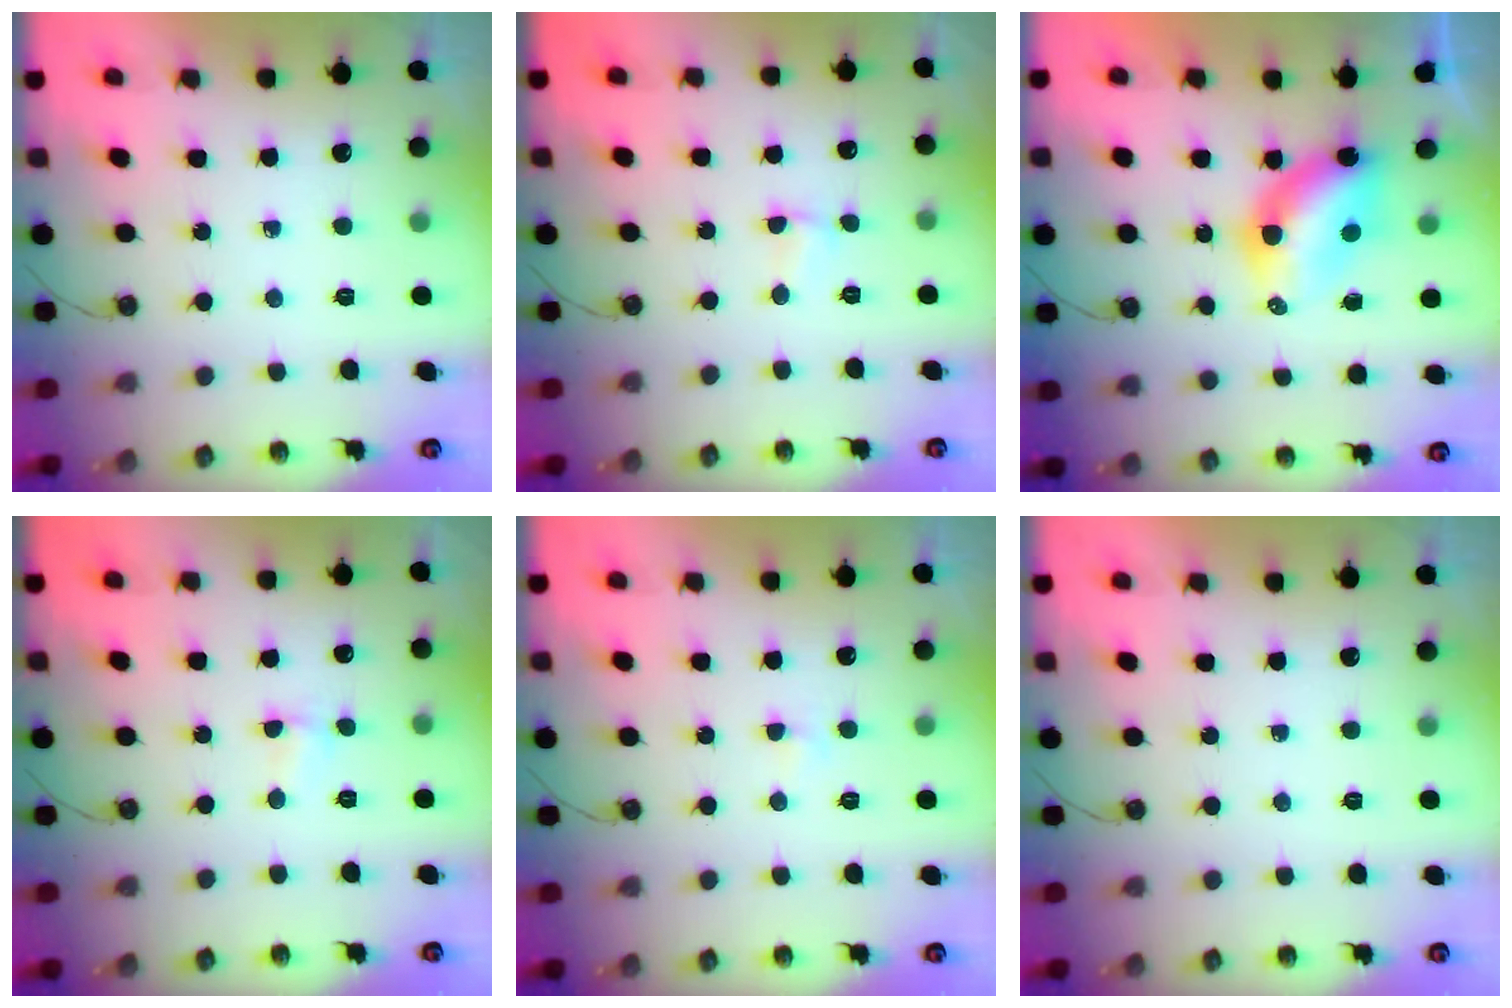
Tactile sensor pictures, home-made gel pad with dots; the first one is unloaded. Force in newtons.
{"total": 1.3, "press": 1.2, "slide": 0.4}
{"total": 6.7, "press": 6.7, "slide": 0.7}
{"total": 1.5, "press": 1.2, "slide": 1.0}
{"total": 2.1, "press": 2.1, "slide": 0.3}
{"total": 0.0}